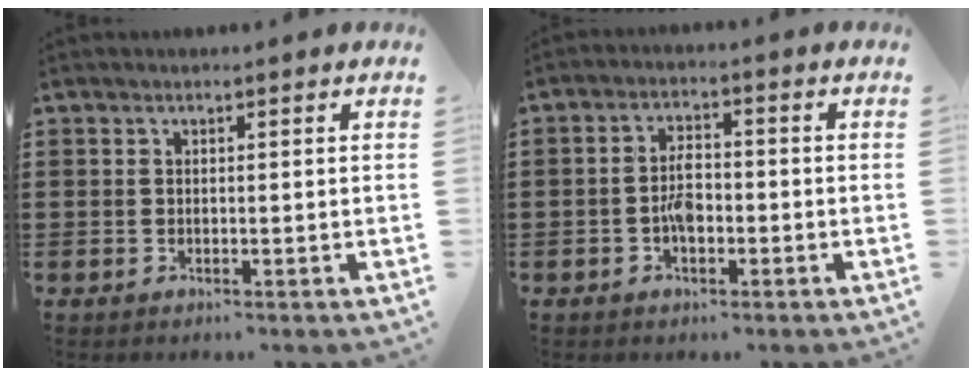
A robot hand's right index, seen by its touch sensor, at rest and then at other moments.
{"total": 4.1, "force": [-1.0, 1.8, 3.5], "torque": [-0.078, 0.000, -0.022]}